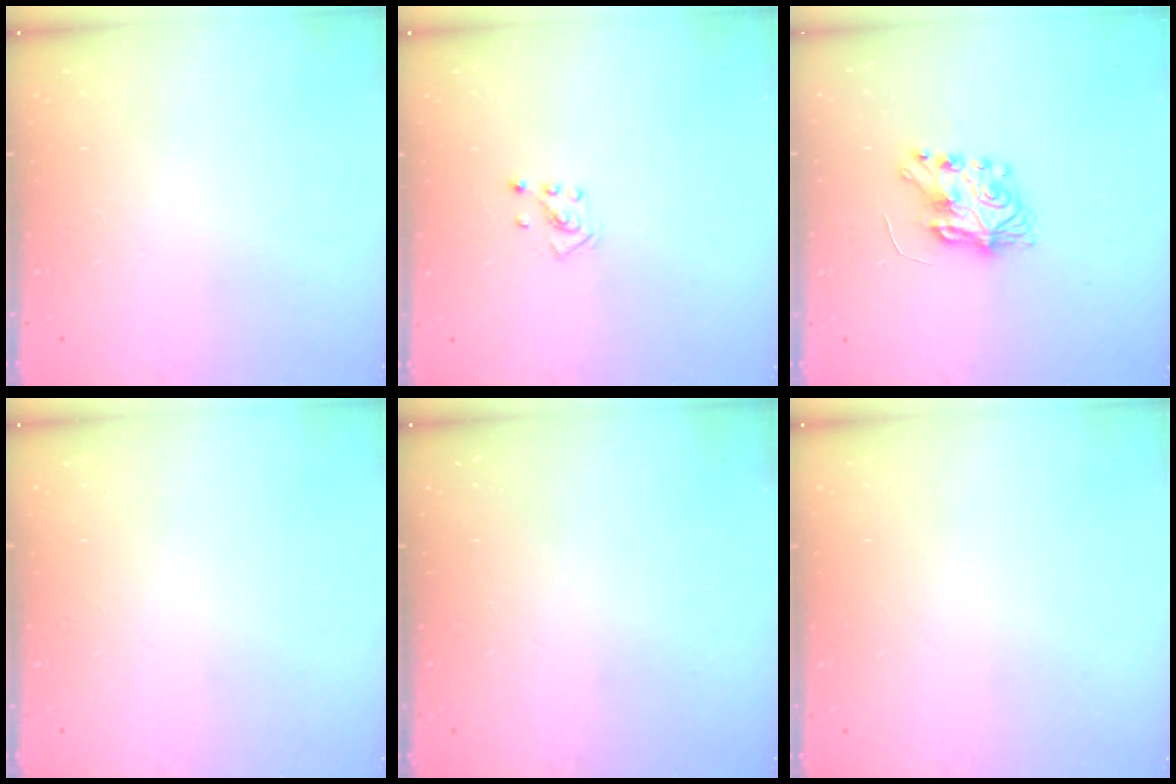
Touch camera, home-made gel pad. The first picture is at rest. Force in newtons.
{"total": 2.2, "press": 2.2, "slide": 0.3}
{"total": 7.5, "press": 7.5, "slide": 0.3}
{"total": 0.0}
{"total": 0.0}
{"total": 0.0}